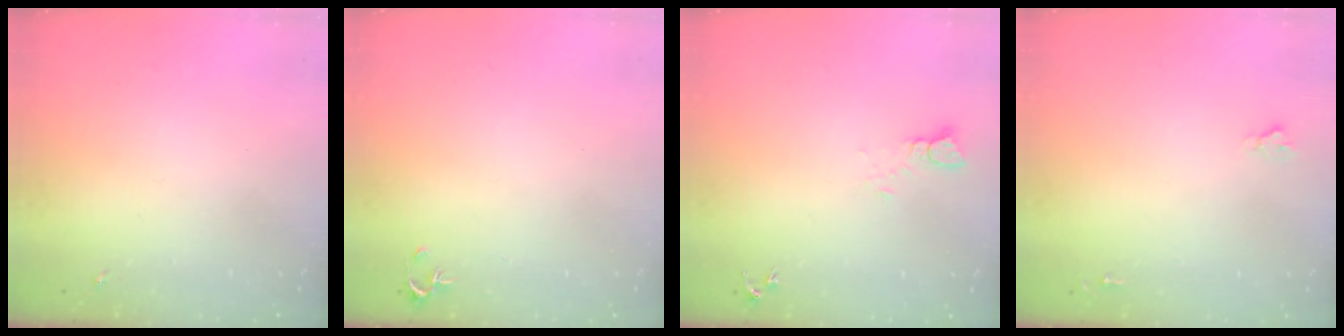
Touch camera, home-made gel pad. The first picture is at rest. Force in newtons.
{"total": 2.5, "press": 2.5, "slide": 0.2}
{"total": 3.4, "press": 3.4, "slide": 0.2}
{"total": 1.9, "press": 1.9, "slide": 0.2}